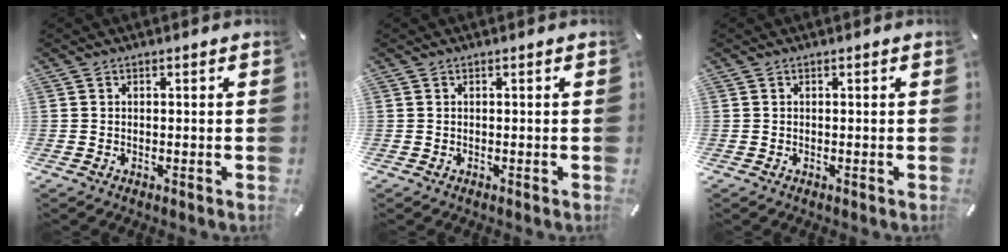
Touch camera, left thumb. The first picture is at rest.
{"total": 0.0}
{"total": 0.0}